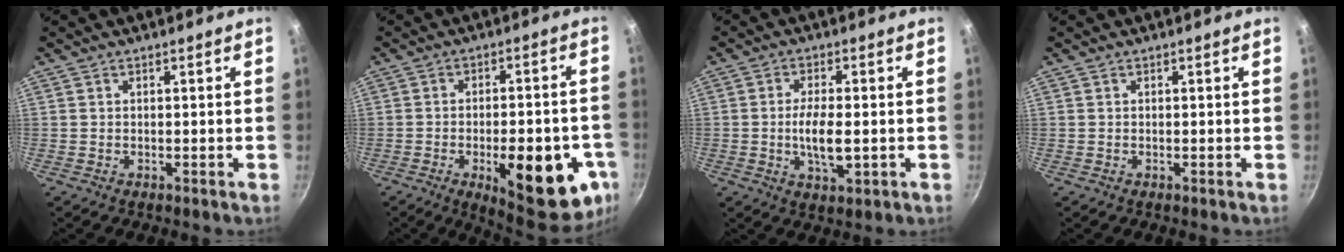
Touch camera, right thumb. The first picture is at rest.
{"total": 20.8, "force": [-7.1, 8.5, 17.6], "torque": [-0.191, 0.007, -0.084]}
{"total": 7.1, "force": [-0.9, 2.8, 6.4], "torque": [-0.114, 0.002, -0.017]}
{"total": 0.0}